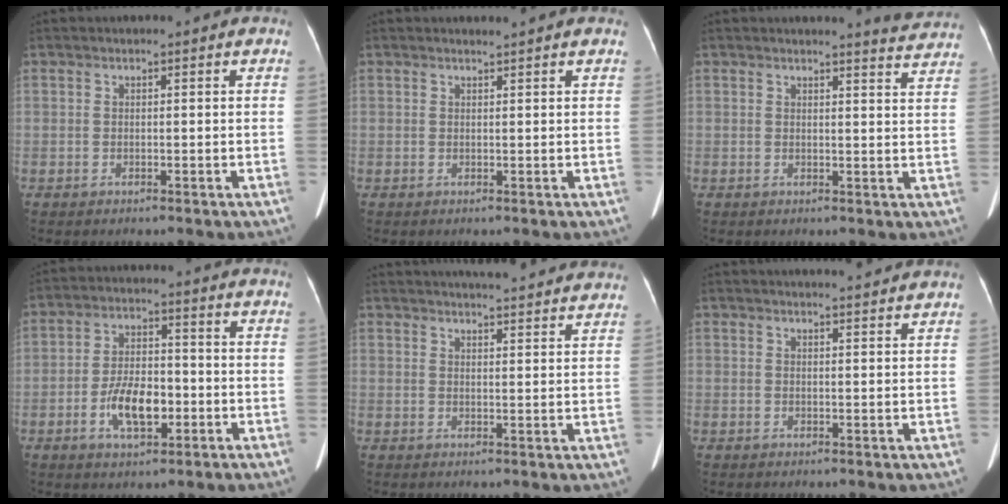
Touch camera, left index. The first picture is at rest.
{"total": 0.9, "force": [0.9, -0.2, 0.1], "torque": [-0.011, 0.002, 0.017]}
{"total": 4.9, "force": [4.9, -0.3, 0.3], "torque": [-0.012, -0.022, 0.040]}
{"total": 7.9, "force": [-2.7, 3.6, 6.6], "torque": [-0.130, 0.007, -0.044]}
{"total": 18.0, "force": [16.9, 1.9, 5.9], "torque": [-0.078, 0.007, 0.207]}
{"total": 7.3, "force": [7.0, 0.2, 2.0], "torque": [-0.027, 0.013, 0.075]}